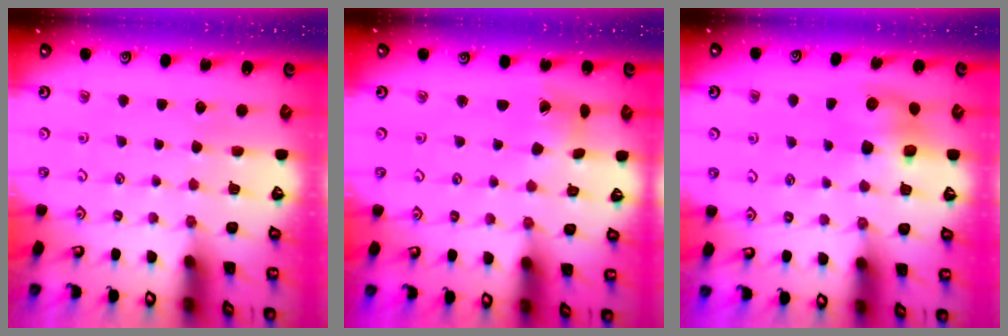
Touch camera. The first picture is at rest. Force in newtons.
{"total": 2.4, "press": 2.4, "slide": 0.3}
{"total": 8.5, "press": 8.4, "slide": 1.0}